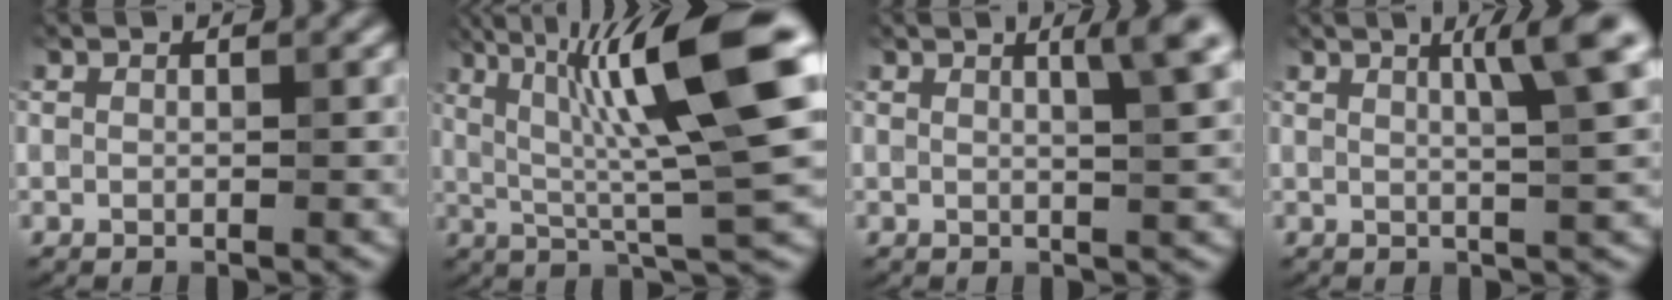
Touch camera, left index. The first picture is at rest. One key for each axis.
{"total": 13.1, "fx": 3.5, "fy": 2.1, "fz": 12.5, "tx": -0.199, "ty": 0.019, "tz": 0.059}
{"total": 3.9, "fx": 1.5, "fy": 0.8, "fz": 3.4, "tx": -0.036, "ty": 0.007, "tz": 0.020}
{"total": 5.3, "fx": 2.1, "fy": 0.9, "fz": 4.8, "tx": -0.058, "ty": 0.008, "tz": 0.029}